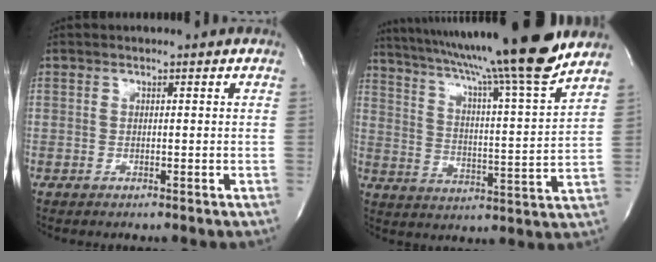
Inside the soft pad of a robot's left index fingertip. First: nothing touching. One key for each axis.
{"total": 22.6, "fx": 19.4, "fy": -1.3, "fz": 11.6, "tx": -0.200, "ty": -0.028, "tz": 0.283}